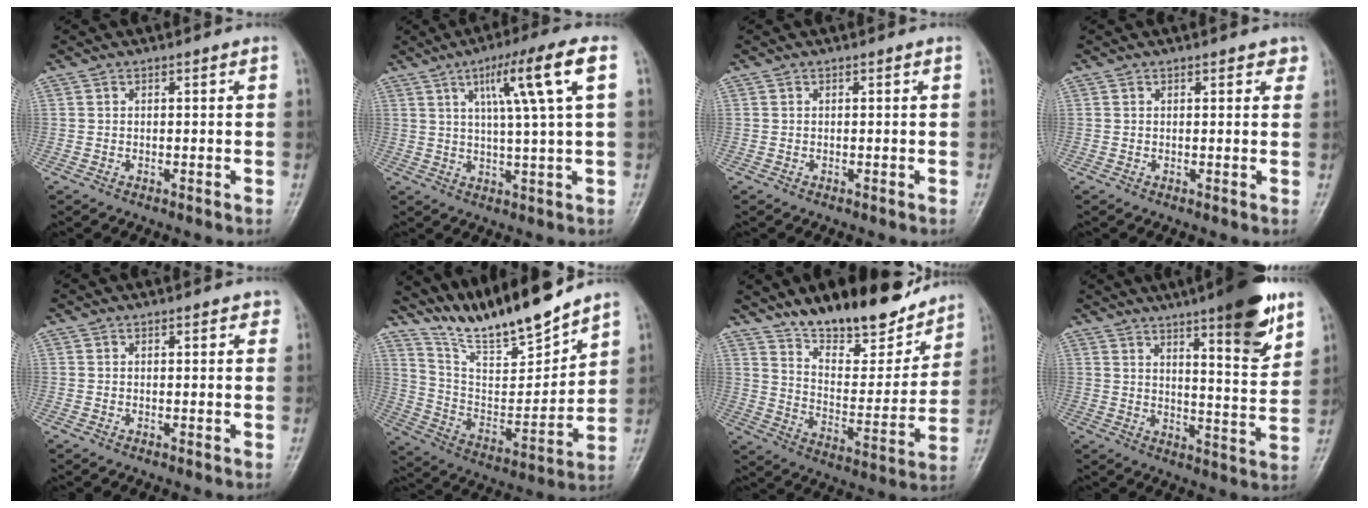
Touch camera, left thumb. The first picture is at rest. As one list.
[{"total": 11.6, "force": [4.1, 0.2, 10.8], "torque": [-0.182, 0.001, 0.065]}, {"total": 0.0}, {"total": 2.0, "force": [1.2, 1.1, 1.2], "torque": [0.003, -0.003, 0.010]}, {"total": 1.4, "force": [0.8, 0.8, 0.8], "torque": [0.000, -0.001, 0.005]}, {"total": 16.8, "force": [15.1, 2.4, 6.8], "torque": [-0.091, -0.090, 0.281]}, {"total": 19.8, "force": [15.5, 7.2, 10.0], "torque": [-0.104, -0.092, 0.247]}, {"total": 15.6, "force": [9.6, 3.0, 12.0], "torque": [-0.151, -0.054, 0.141]}]